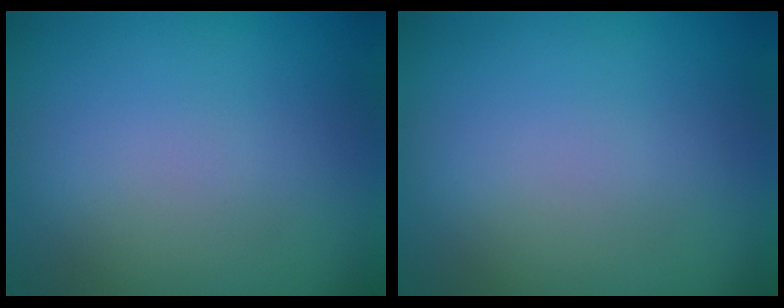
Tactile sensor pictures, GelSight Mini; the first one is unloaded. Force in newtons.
{"total": 0.0}